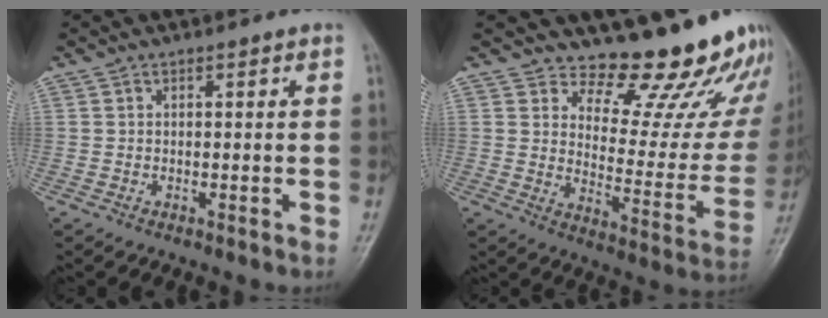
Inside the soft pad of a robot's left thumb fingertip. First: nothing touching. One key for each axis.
{"total": 17.5, "fx": 15.7, "fy": 4.9, "fz": 5.8, "tx": -0.019, "ty": -0.163, "tz": 0.200}